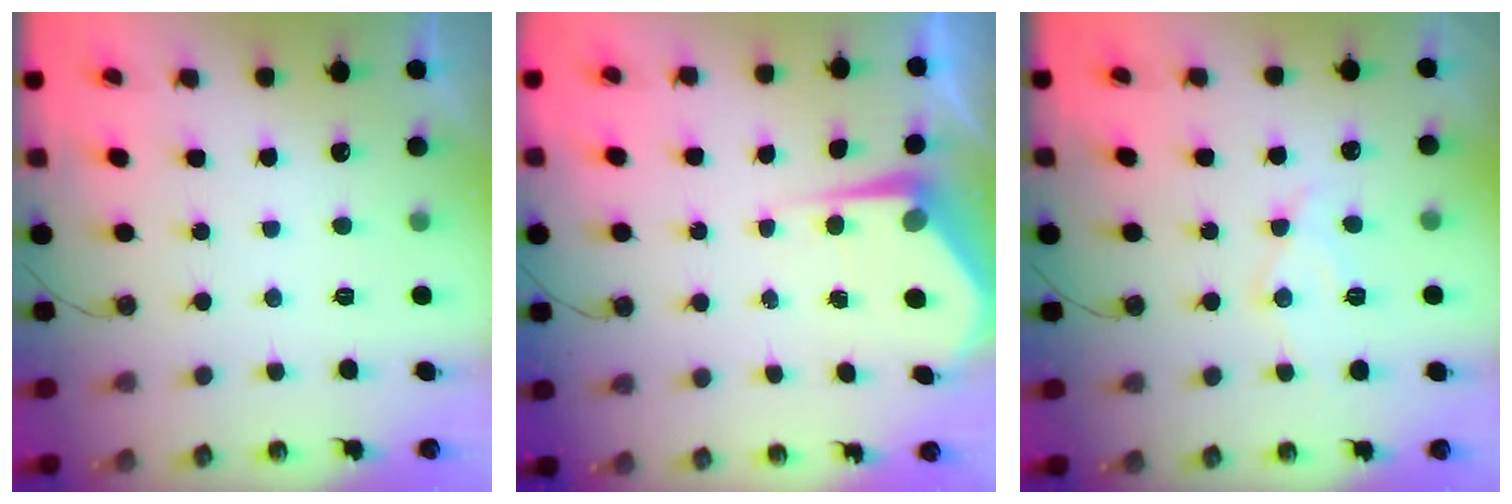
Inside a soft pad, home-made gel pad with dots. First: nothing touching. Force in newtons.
{"total": 5.9, "press": 5.9, "slide": 0.4}
{"total": 11.0, "press": 10.9, "slide": 0.7}